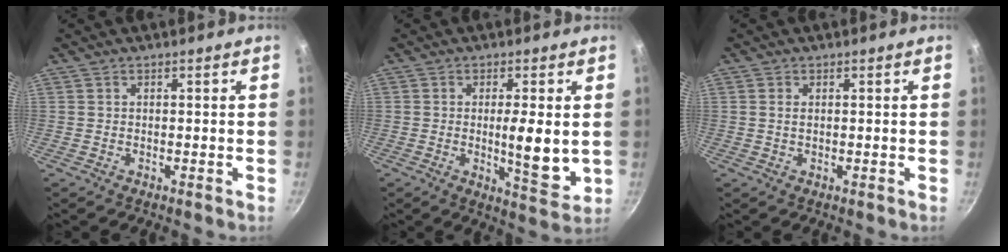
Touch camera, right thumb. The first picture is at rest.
{"total": 8.8, "force": [0.0, 2.1, 8.5], "torque": [-0.129, -0.022, 0.003]}
{"total": 1.2, "force": [0.2, 0.7, 0.9], "torque": [-0.017, 0.001, 0.003]}